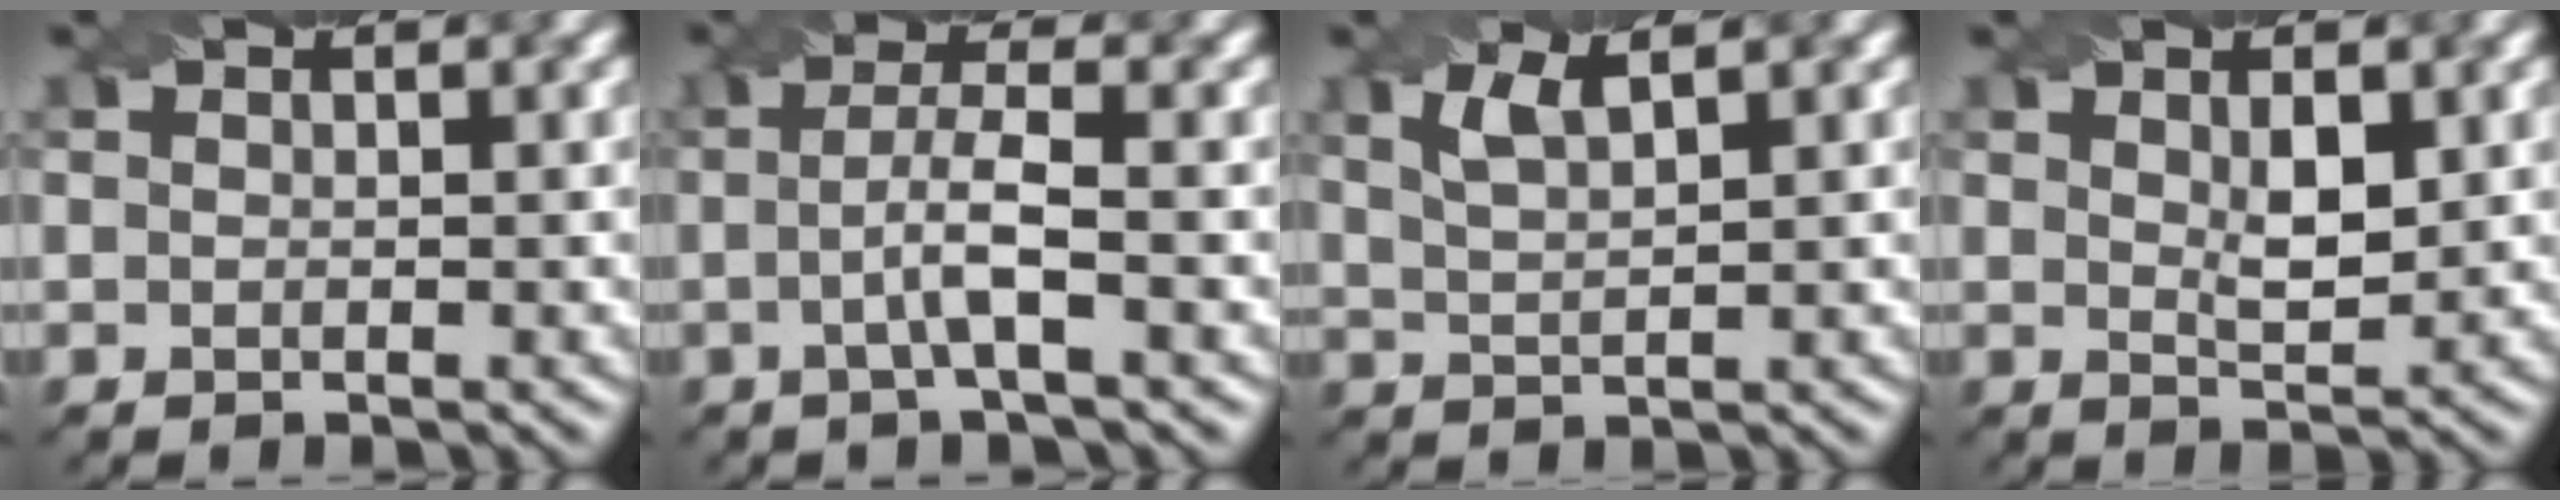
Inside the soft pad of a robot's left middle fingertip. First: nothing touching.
{"total": 3.3, "force": [-0.5, 0.5, 3.2], "torque": [-0.060, 0.002, -0.013]}
{"total": 2.6, "force": [1.5, 0.7, 2.0], "torque": [-0.042, 0.001, 0.032]}
{"total": 2.7, "force": [0.8, 1.0, 2.3], "torque": [-0.043, -0.004, 0.018]}